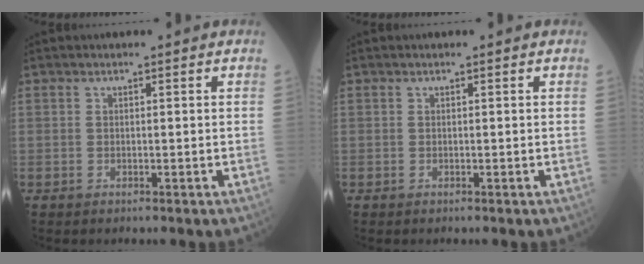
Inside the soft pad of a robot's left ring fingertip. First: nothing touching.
{"total": 0.0}